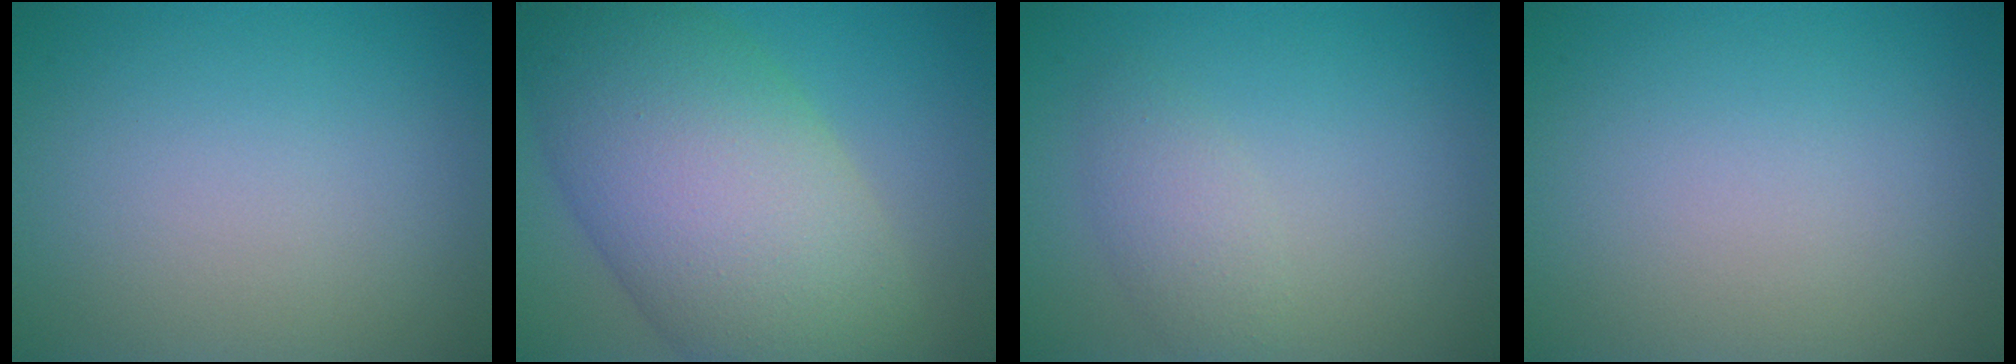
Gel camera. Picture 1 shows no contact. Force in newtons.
{"total": 13.3, "press": 13.3, "slide": 0.7}
{"total": 2.2, "press": 2.2, "slide": 0.1}
{"total": 0.0}